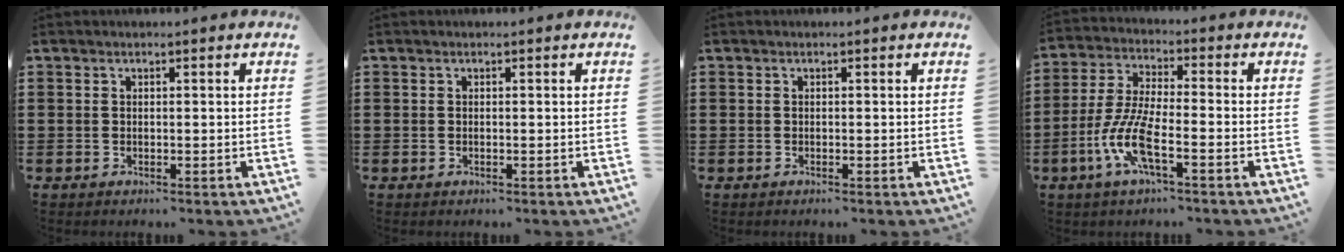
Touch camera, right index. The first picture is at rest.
{"total": 0.0}
{"total": 0.0}
{"total": 8.6, "force": [-3.8, 2.1, 7.5], "torque": [-0.174, -0.012, -0.077]}